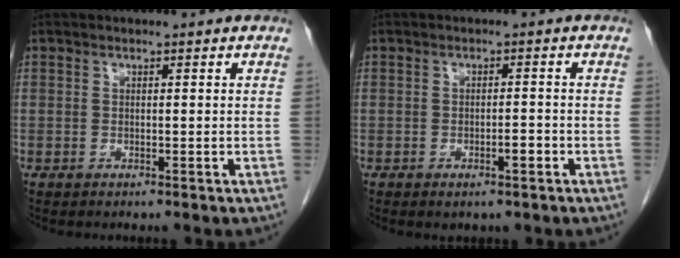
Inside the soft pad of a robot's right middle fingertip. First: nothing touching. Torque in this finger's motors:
{"motor_torque": [0.29, -0.07, 0.07, 0.02]}